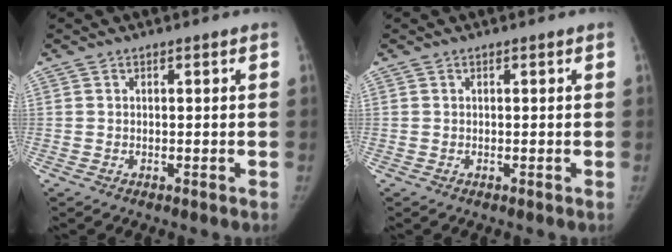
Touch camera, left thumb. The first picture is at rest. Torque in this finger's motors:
{"motor_torque": [0.03, 0.04, 0.16, -0.03, 0.01]}